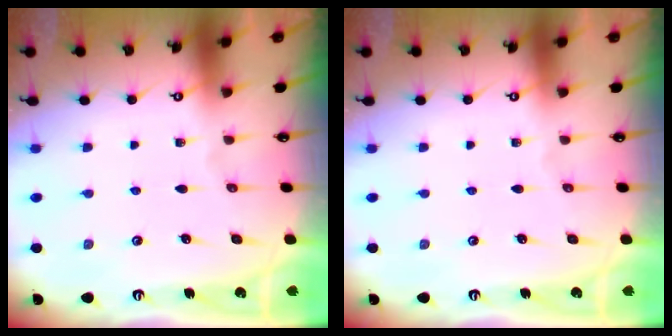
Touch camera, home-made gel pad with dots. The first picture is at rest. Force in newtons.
{"total": 0.0}